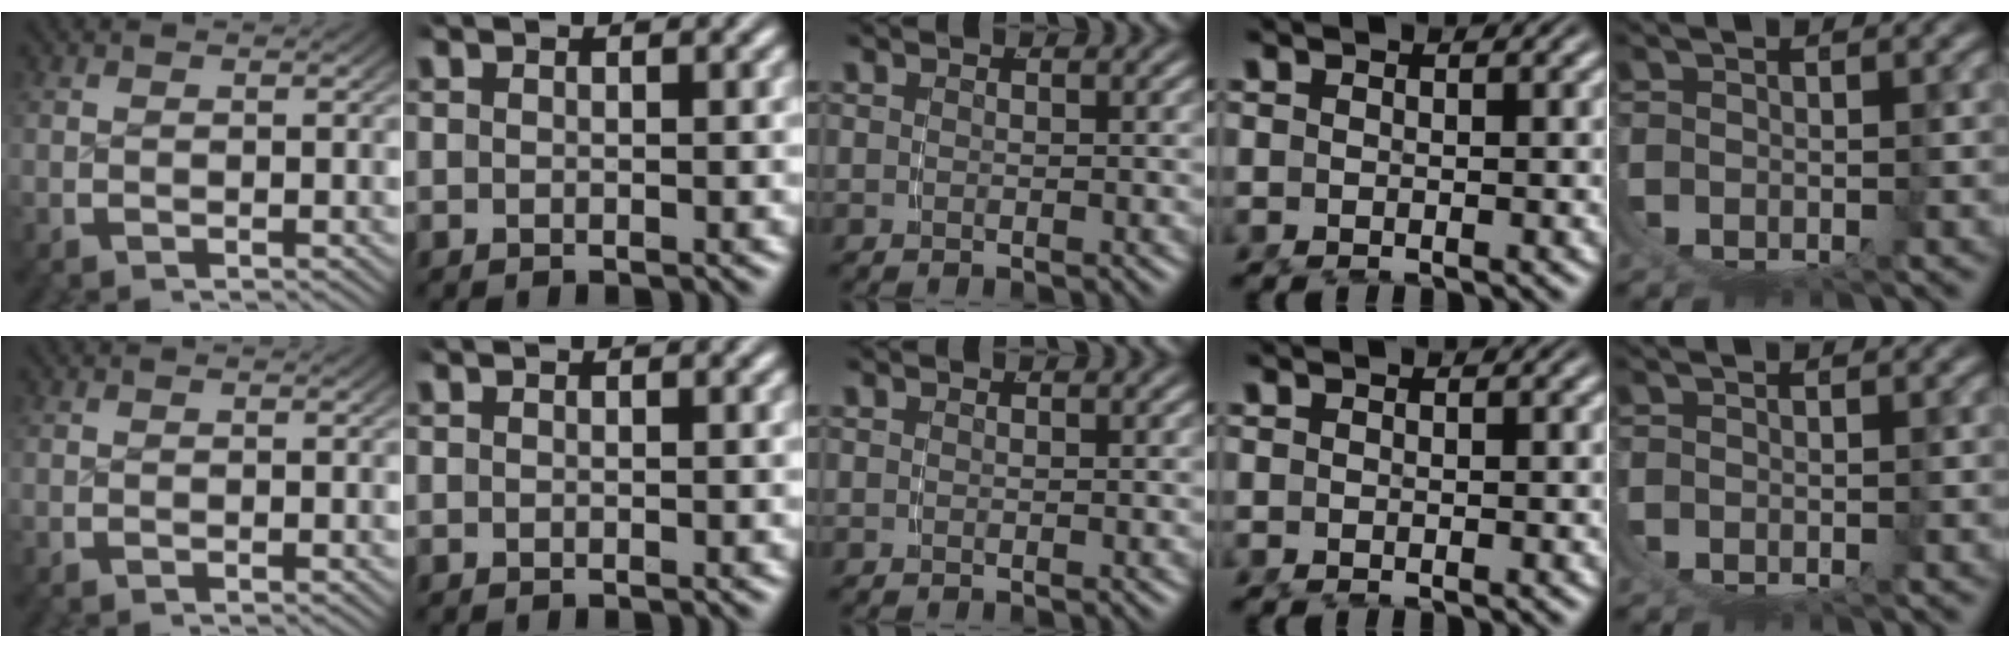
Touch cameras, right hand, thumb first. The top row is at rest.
{}